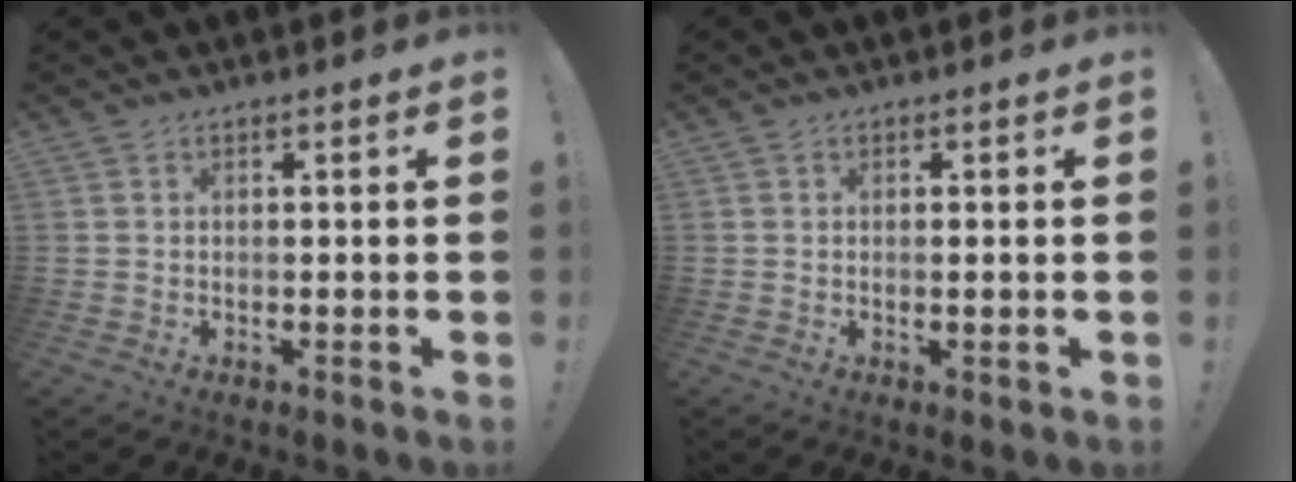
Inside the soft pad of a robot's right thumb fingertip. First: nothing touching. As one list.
[{"total": 0.9, "force": [0.0, -0.1, 0.8], "torque": [-0.014, 0.000, 0.000]}]